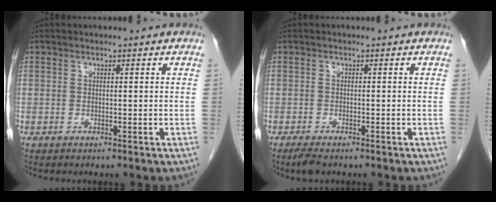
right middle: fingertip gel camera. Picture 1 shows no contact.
{"total": 2.1, "force": [-1.6, 0.5, 1.2], "torque": [-0.029, -0.006, -0.027]}